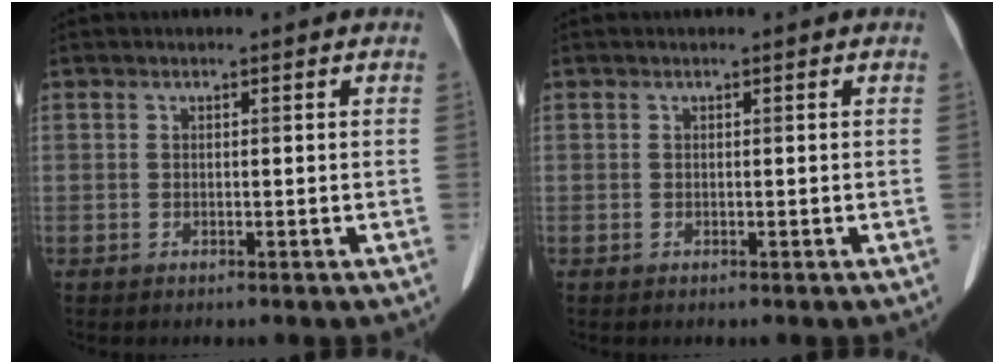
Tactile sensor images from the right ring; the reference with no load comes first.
{"total": 0.0}